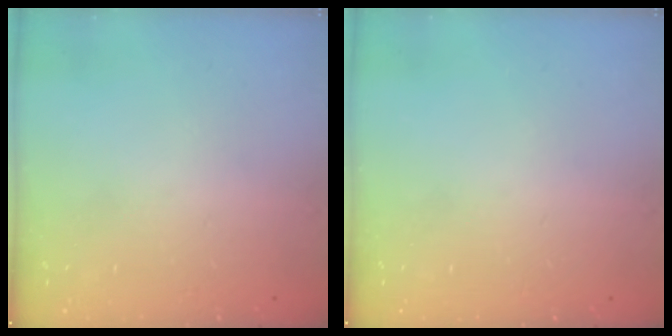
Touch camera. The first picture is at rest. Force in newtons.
{"total": 0.0}